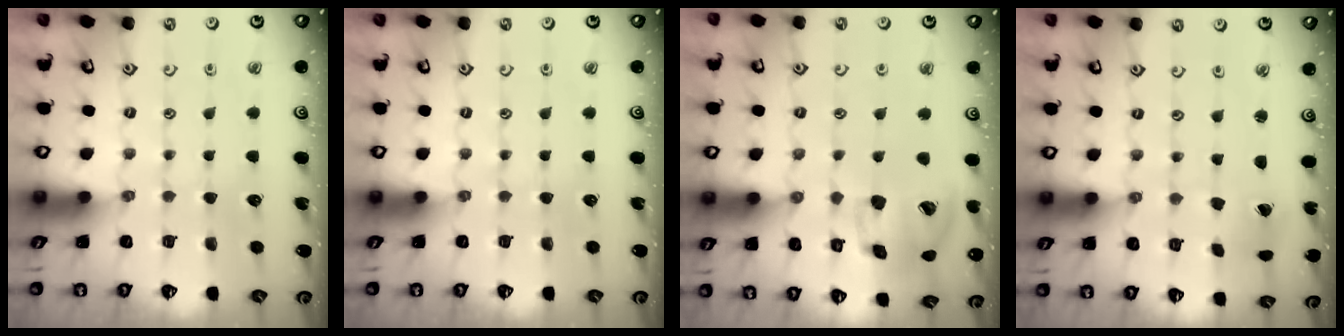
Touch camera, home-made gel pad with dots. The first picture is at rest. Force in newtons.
{"total": 0.0}
{"total": 15.7, "press": 15.5, "slide": 2.2}
{"total": 1.4, "press": 1.4, "slide": 0.3}